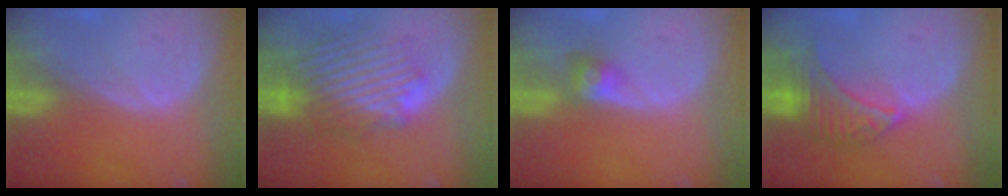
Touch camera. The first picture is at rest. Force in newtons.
{"total": 8.8, "press": 8.4, "slide": 2.6}
{"total": 3.0, "press": 2.6, "slide": 1.4}
{"total": 6.5, "press": 6.5, "slide": 0.5}